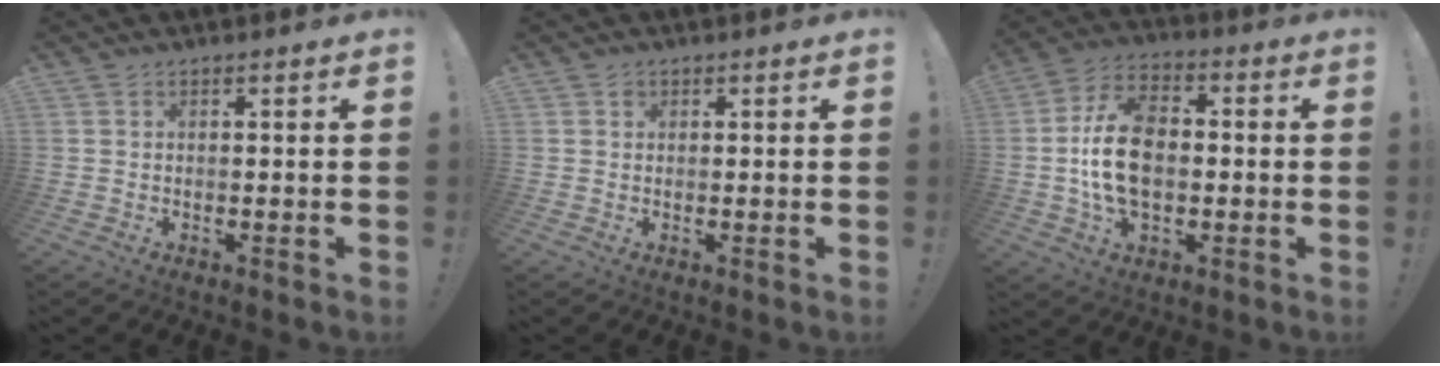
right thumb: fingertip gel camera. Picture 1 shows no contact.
{"total": 1.0, "force": [0.6, 0.8, 0.1], "torque": [0.003, 0.000, 0.010]}
{"total": 16.6, "force": [-1.1, 11.0, 12.4], "torque": [-0.228, 0.010, -0.023]}